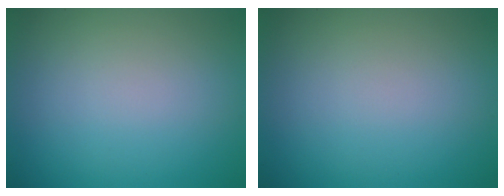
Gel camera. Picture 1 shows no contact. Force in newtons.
{"total": 0.0}